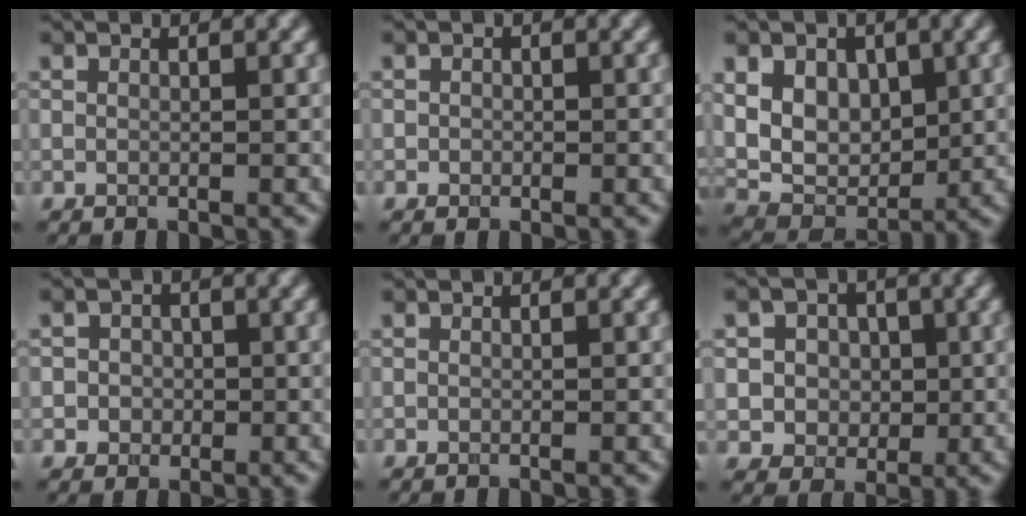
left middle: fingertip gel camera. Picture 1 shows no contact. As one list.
[{"total": 0.7, "force": [-0.1, 0.6, 0.1], "torque": [0.003, -0.004, -0.001]}, {"total": 6.7, "force": [1.8, 4.8, 4.4], "torque": [-0.080, -0.005, 0.032]}, {"total": 2.0, "force": [-0.1, 1.9, 0.6], "torque": [0.007, -0.001, -0.013]}, {"total": 0.0}, {"total": 5.0, "force": [0.9, 4.6, 1.7], "torque": [-0.019, 0.012, 0.010]}]